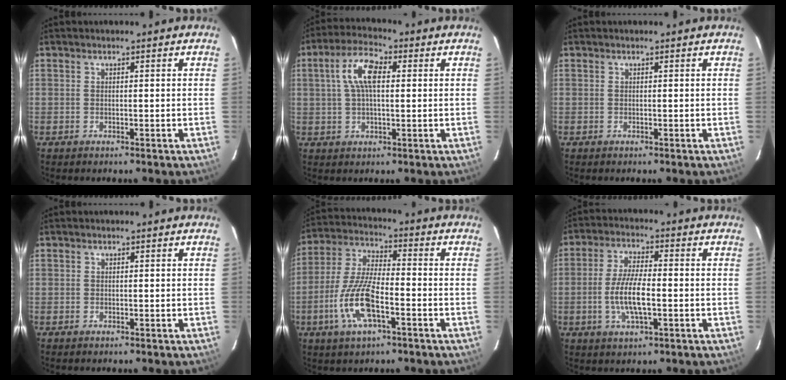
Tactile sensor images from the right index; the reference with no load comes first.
{"total": 8.0, "force": [1.6, 3.5, 7.0], "torque": [-0.138, 0.020, 0.029]}
{"total": 0.0}
{"total": 0.5, "force": [0.0, 0.5, -0.1], "torque": [0.004, 0.003, -0.001]}
{"total": 12.3, "force": [-4.8, 3.9, 10.7], "torque": [-0.231, -0.004, -0.094]}
{"total": 8.5, "force": [-1.8, 2.5, 7.9], "torque": [-0.159, -0.003, -0.035]}